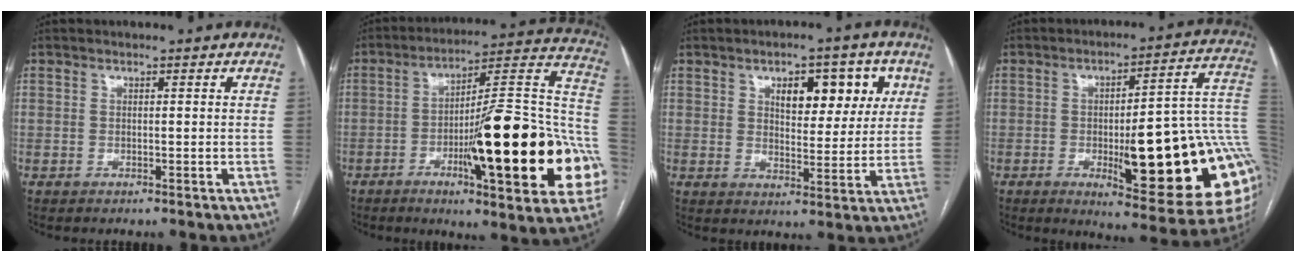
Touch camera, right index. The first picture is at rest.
{"total": 28.1, "force": [-7.1, 4.2, 26.8], "torque": [-0.306, 0.006, -0.099]}
{"total": 9.1, "force": [3.8, 4.3, 7.1], "torque": [-0.090, 0.014, 0.055]}
{"total": 25.9, "force": [-3.8, 5.0, 25.1], "torque": [-0.235, 0.008, -0.042]}